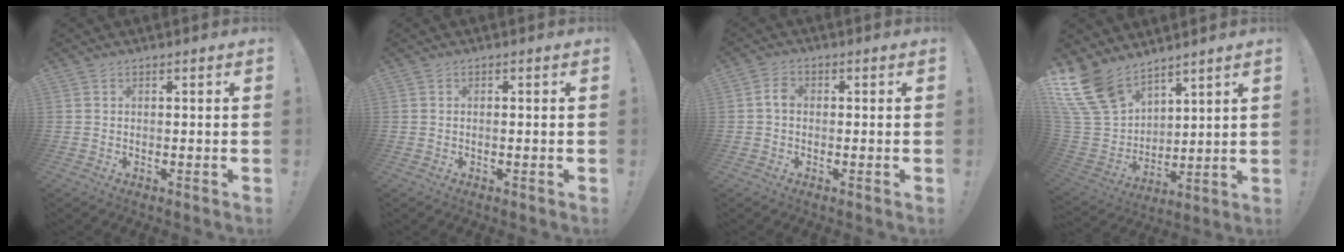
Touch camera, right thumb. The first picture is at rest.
{"total": 0.5, "force": [-0.4, 0.1, 0.4], "torque": [-0.007, -0.001, -0.007]}
{"total": 3.2, "force": [-0.4, 2.2, 2.3], "torque": [-0.045, 0.014, -0.006]}
{"total": 17.3, "force": [12.3, 9.3, 7.7], "torque": [-0.171, -0.086, 0.237]}